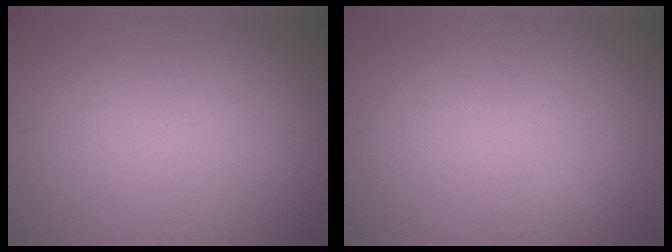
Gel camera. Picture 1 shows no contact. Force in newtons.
{"total": 0.6, "press": 0.6, "slide": 0.0}